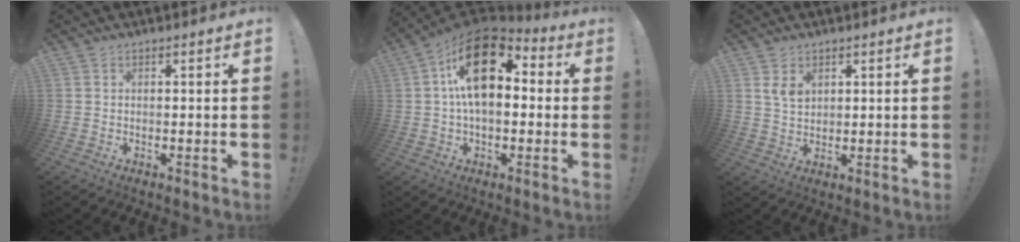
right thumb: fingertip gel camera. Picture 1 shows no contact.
{"total": 20.2, "force": [4.9, 11.9, 15.6], "torque": [-0.253, -0.003, 0.089]}
{"total": 4.4, "force": [2.2, 2.9, 2.5], "torque": [-0.029, -0.011, 0.039]}